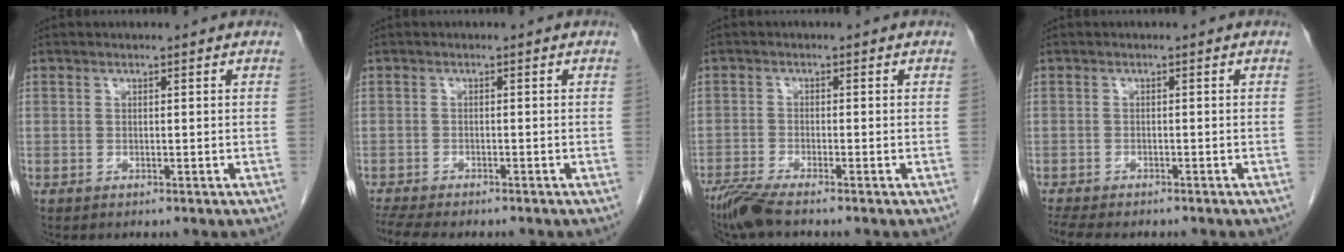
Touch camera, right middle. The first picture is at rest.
{"total": 7.8, "force": [-6.7, 1.5, 3.6], "torque": [-0.062, -0.008, -0.104]}
{"total": 4.6, "force": [-3.8, -0.1, 2.7], "torque": [-0.056, -0.016, -0.078]}
{"total": 7.4, "force": [-6.3, 1.9, 3.4], "torque": [-0.057, -0.009, -0.093]}